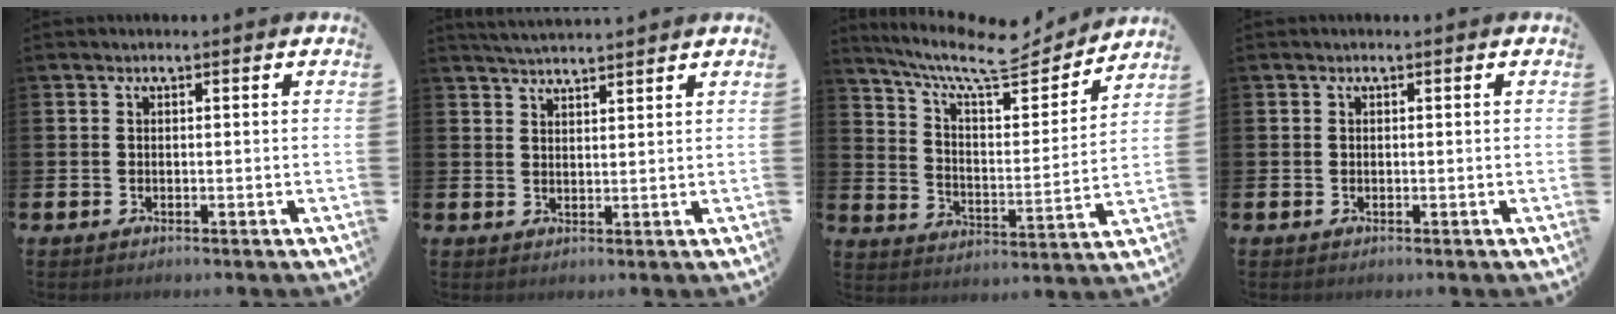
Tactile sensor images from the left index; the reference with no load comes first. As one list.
[{"total": 3.3, "force": [3.3, -0.1, 0.3], "torque": [-0.011, -0.013, 0.060]}, {"total": 10.2, "force": [8.6, 2.8, 4.7], "torque": [-0.105, -0.061, 0.142]}, {"total": 0.0}]